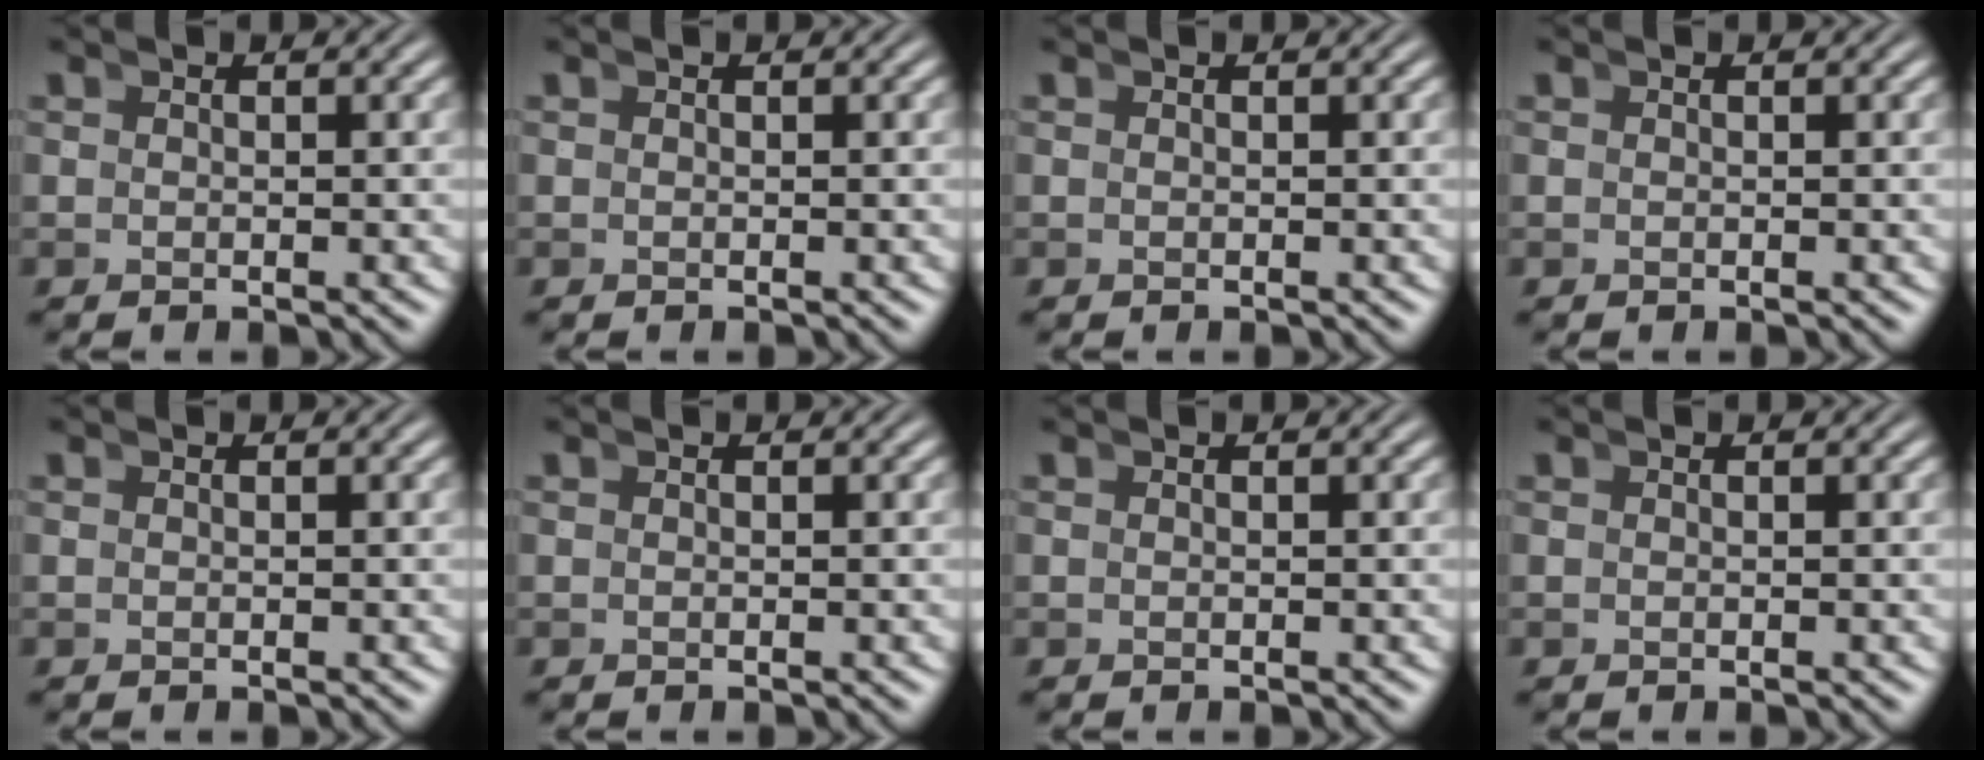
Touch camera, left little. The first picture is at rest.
{"total": 0.0}
{"total": 0.0}
{"total": 0.0}
{"total": 0.0}
{"total": 0.0}
{"total": 0.0}
{"total": 0.0}